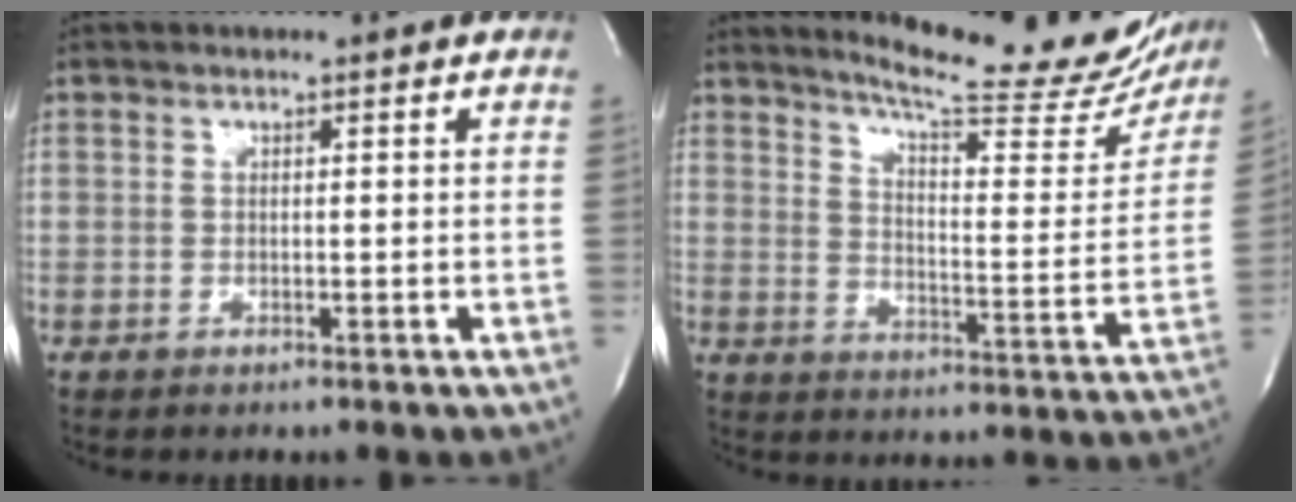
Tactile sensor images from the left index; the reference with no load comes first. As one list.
[{"total": 21.9, "force": [19.9, 3.1, 8.7], "torque": [-0.119, -0.073, 0.246]}]